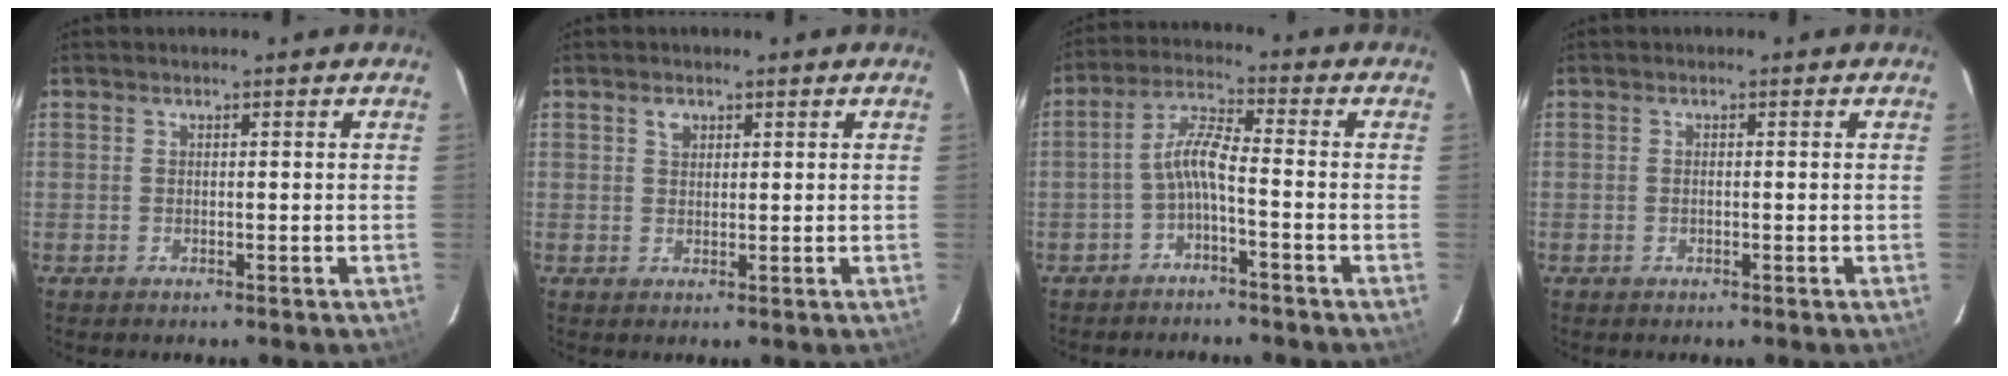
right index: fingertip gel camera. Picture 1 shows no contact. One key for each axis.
{"total": 1.8, "fx": 0.9, "fy": 1.3, "fz": 0.8, "tx": -0.011, "ty": 0.006, "tz": 0.016}
{"total": 5.1, "fx": -2.4, "fy": 0.5, "fz": 4.5, "tx": -0.107, "ty": 0.016, "tz": -0.045}
{"total": 0.6, "fx": -0.2, "fy": 0.3, "fz": 0.5, "tx": -0.011, "ty": 0.000, "tz": -0.004}